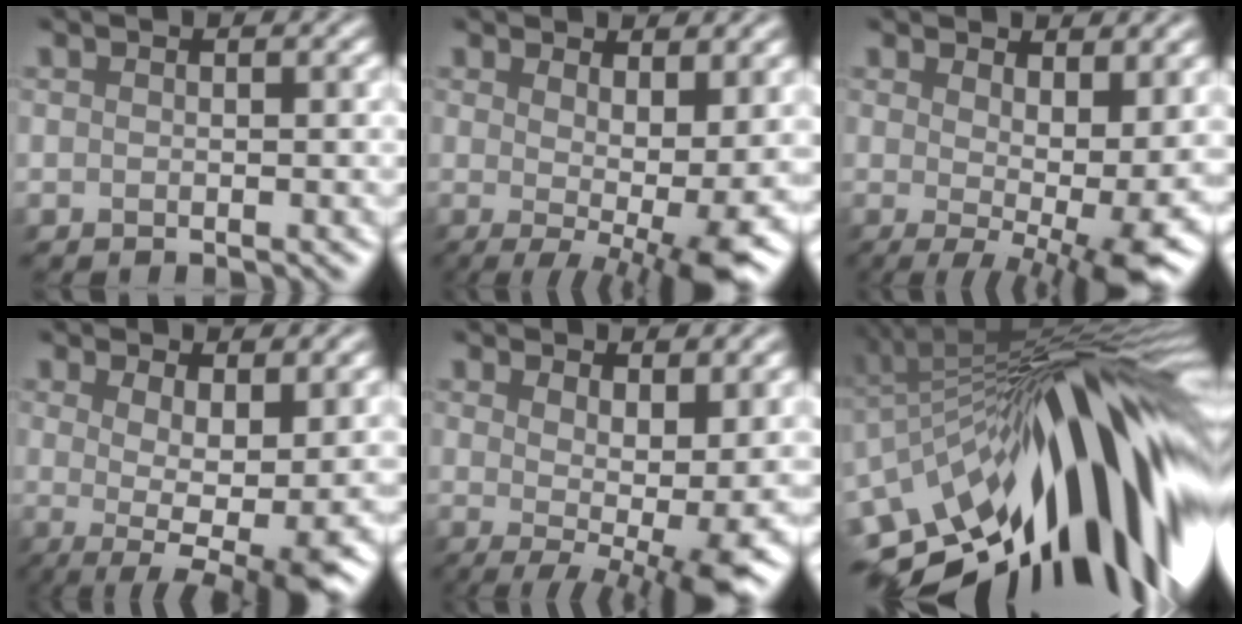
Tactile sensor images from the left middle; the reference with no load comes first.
{"total": 7.4, "force": [0.5, 2.4, 7.0], "torque": [-0.094, -0.013, 0.013]}
{"total": 8.0, "force": [0.7, 2.9, 7.5], "torque": [-0.102, -0.015, 0.018]}
{"total": 7.3, "force": [0.1, 2.6, 6.8], "torque": [-0.095, -0.005, 0.002]}
{"total": 7.6, "force": [0.9, 2.7, 7.0], "torque": [-0.096, -0.013, 0.020]}
{"total": 18.7, "force": [-4.6, 7.8, 16.4], "torque": [-0.225, 0.024, -0.111]}